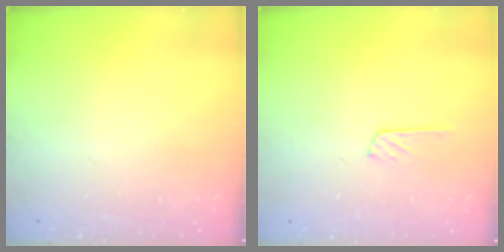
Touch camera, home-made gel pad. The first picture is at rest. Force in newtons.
{"total": 6.3, "press": 6.3, "slide": 0.7}